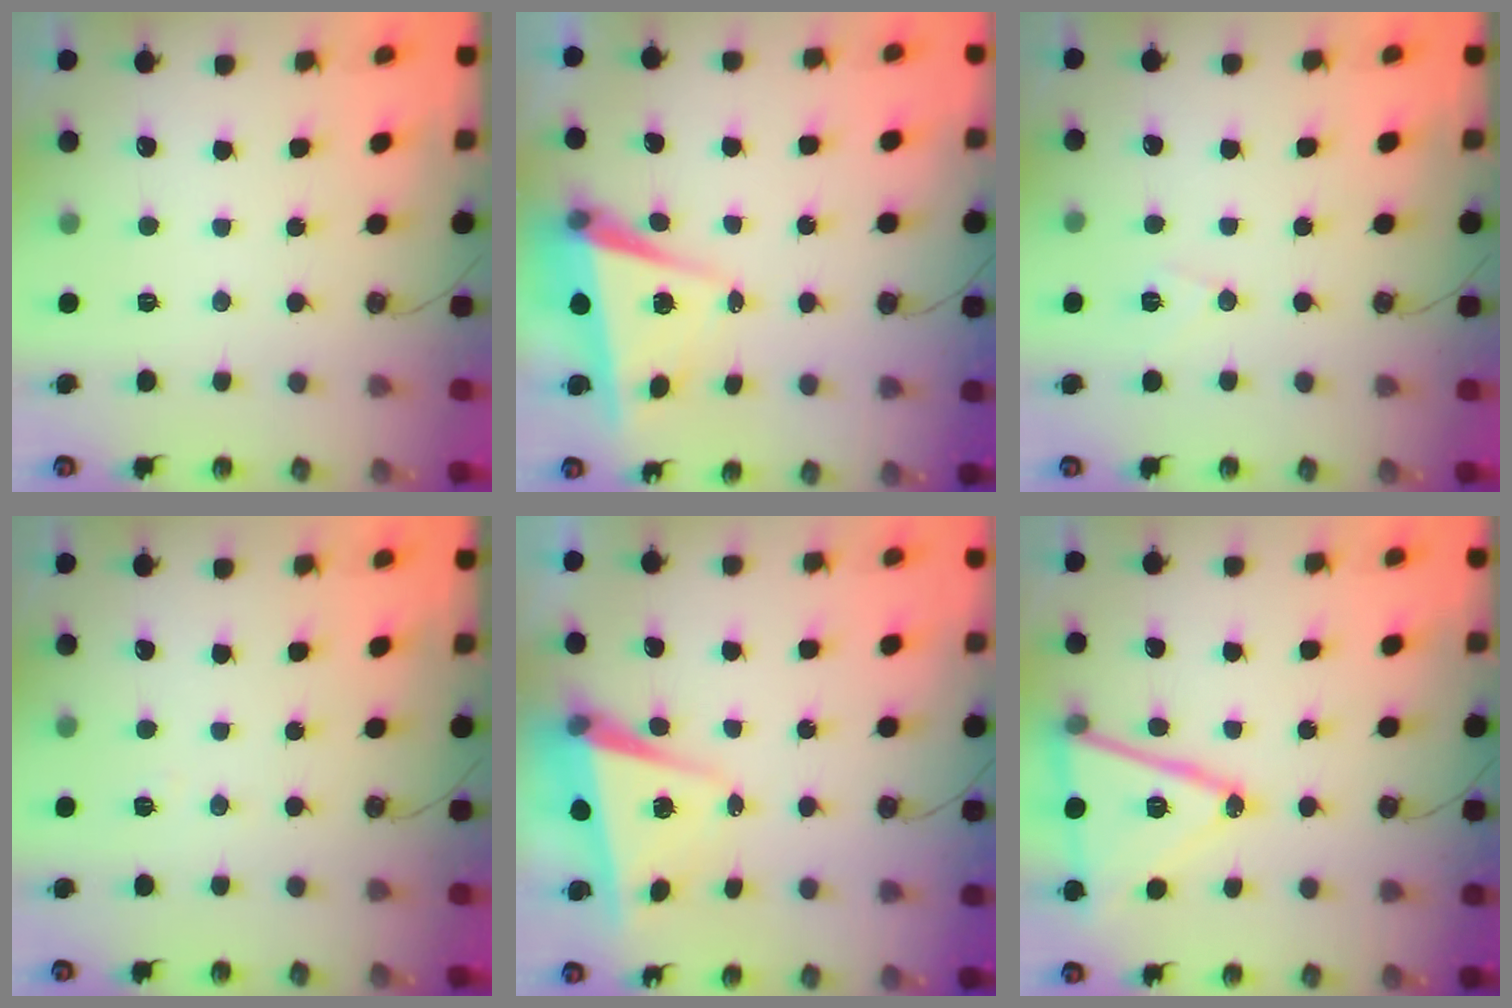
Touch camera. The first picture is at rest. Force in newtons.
{"total": 6.0, "press": 4.9, "slide": 3.3}
{"total": 6.7, "press": 5.0, "slide": 4.4}
{"total": 4.7, "press": 4.6, "slide": 1.2}
{"total": 5.5, "press": 4.9, "slide": 2.6}
{"total": 17.5, "press": 17.2, "slide": 3.4}